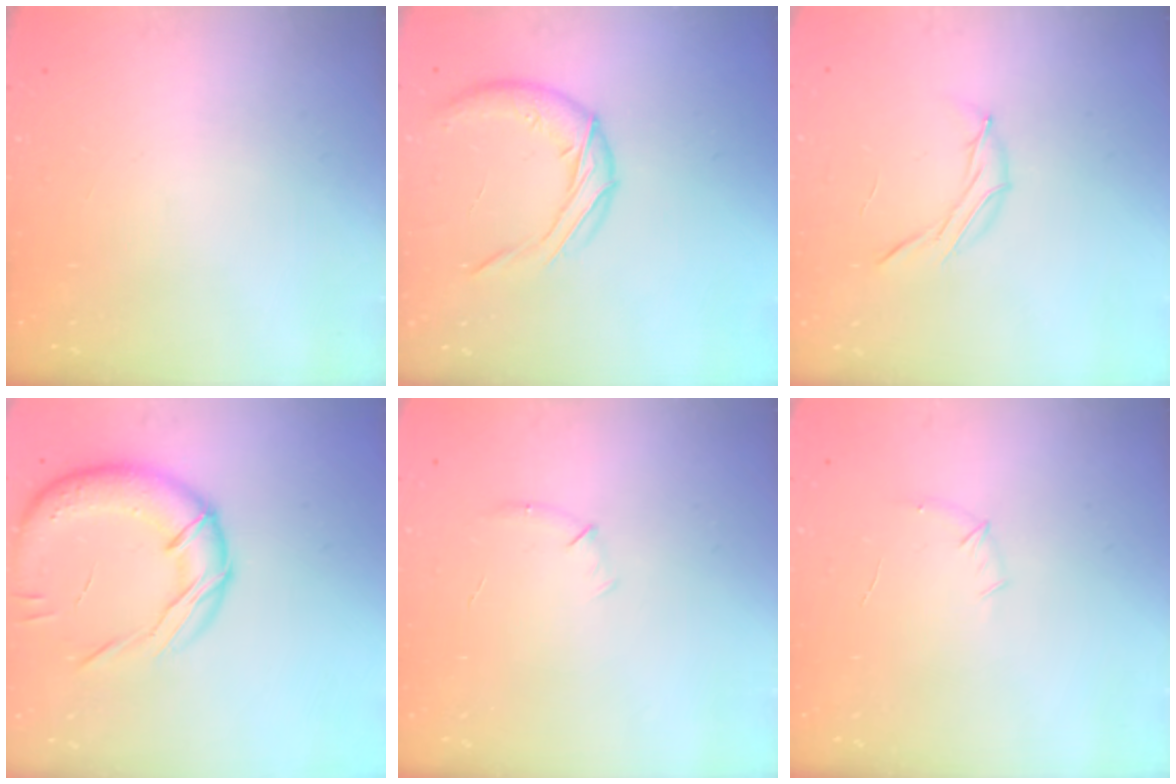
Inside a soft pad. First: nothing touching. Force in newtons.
{"total": 10.8, "press": 10.8, "slide": 0.4}
{"total": 7.0, "press": 6.9, "slide": 1.4}
{"total": 17.7, "press": 17.4, "slide": 3.2}
{"total": 5.5, "press": 5.2, "slide": 1.6}
{"total": 5.0, "press": 4.8, "slide": 1.4}